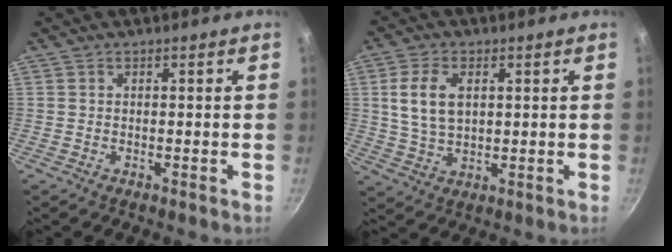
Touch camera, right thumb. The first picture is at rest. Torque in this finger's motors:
{"motor_torque": [-0.66, 1.04, 0.44, 0.83, 0.25]}